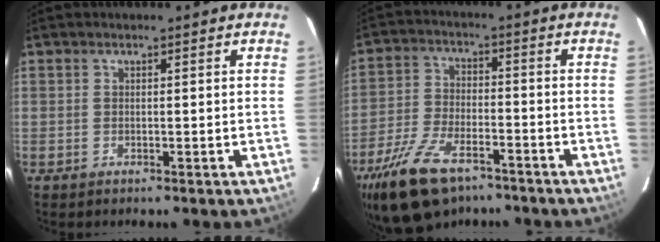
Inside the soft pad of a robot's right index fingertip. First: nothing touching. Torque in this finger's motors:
{"motor_torque": [1.09, -1.05, 0.69, 0.18]}